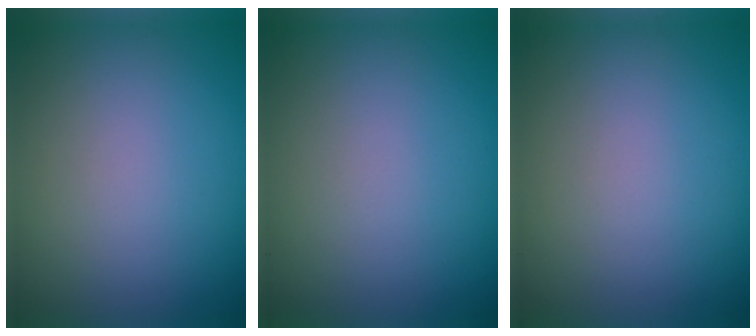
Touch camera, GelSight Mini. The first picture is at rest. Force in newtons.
{"total": 0.0}
{"total": 0.0}